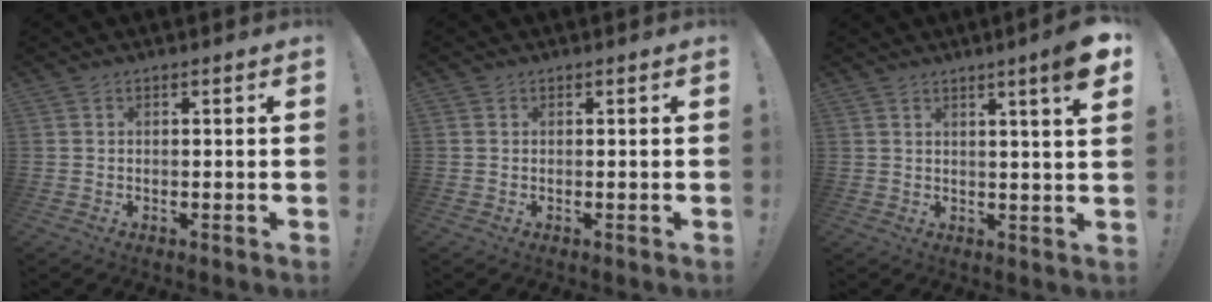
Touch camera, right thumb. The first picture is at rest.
{"total": 0.0}
{"total": 6.7, "force": [3.4, -0.5, 5.8], "torque": [-0.077, -0.023, 0.049]}